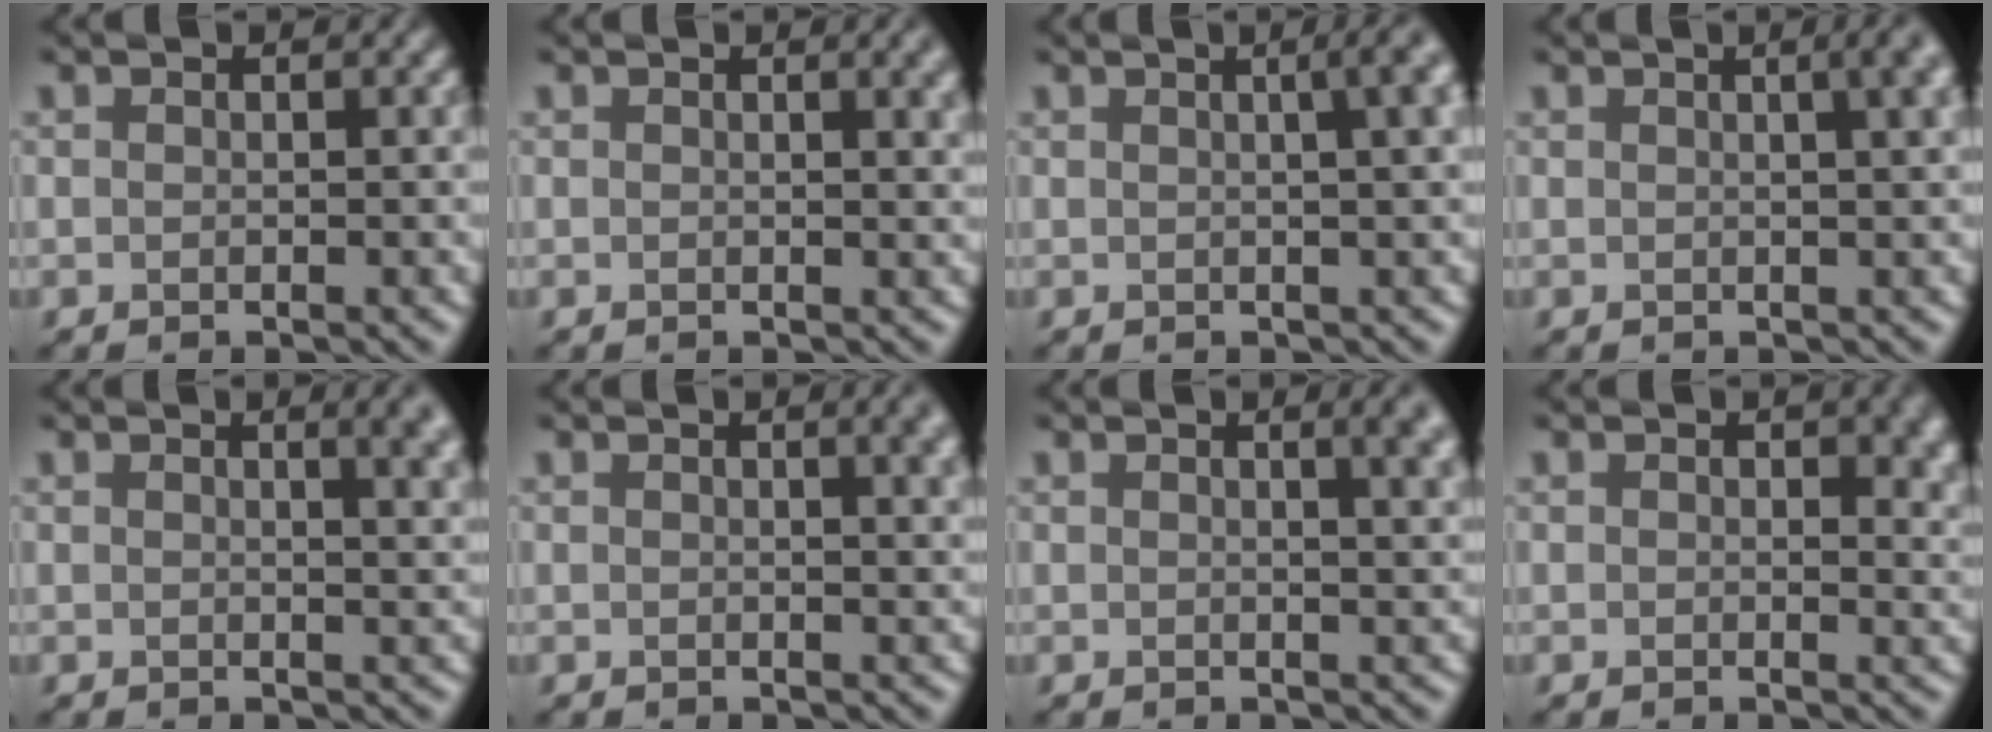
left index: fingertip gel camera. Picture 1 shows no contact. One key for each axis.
{"total": 2.5, "fx": 1.0, "fy": 0.8, "fz": 2.1, "tx": -0.013, "ty": 0.006, "tz": 0.011}
{"total": 7.5, "fx": 2.3, "fy": 3.5, "fz": 6.2, "tx": -0.013, "ty": 0.052, "tz": -0.008}
{"total": 6.8, "fx": 2.5, "fy": 3.3, "fz": 5.4, "tx": -0.013, "ty": 0.047, "tz": -0.008}
{"total": 4.2, "fx": 1.8, "fy": 1.7, "fz": 3.4, "tx": -0.016, "ty": 0.012, "tz": 0.014}
{"total": 3.7, "fx": 1.5, "fy": 1.5, "fz": 3.1, "tx": -0.019, "ty": 0.008, "tz": 0.015}
{"total": 4.3, "fx": 1.6, "fy": 1.7, "fz": 3.6, "tx": -0.020, "ty": 0.016, "tz": 0.009}
{"total": 3.3, "fx": 0.9, "fy": 1.6, "fz": 2.7, "tx": -0.023, "ty": -0.003, "tz": 0.012}